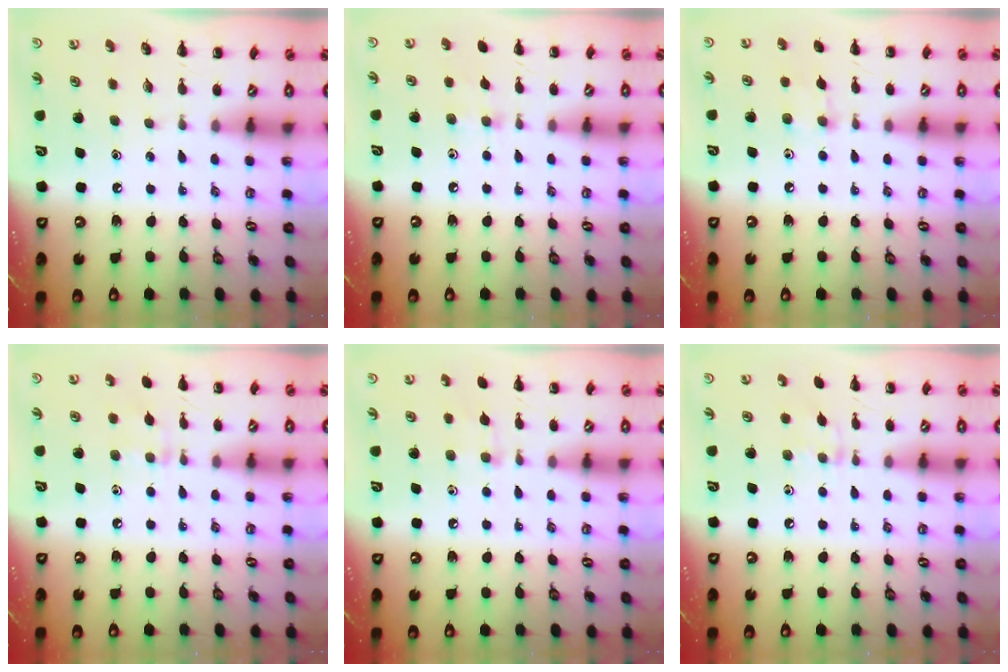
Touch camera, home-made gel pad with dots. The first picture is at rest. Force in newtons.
{"total": 5.7, "press": 5.5, "slide": 1.7}
{"total": 5.5, "press": 5.3, "slide": 1.6}
{"total": 6.3, "press": 6.0, "slide": 1.8}
{"total": 6.5, "press": 6.2, "slide": 2.0}
{"total": 5.2, "press": 4.8, "slide": 1.8}